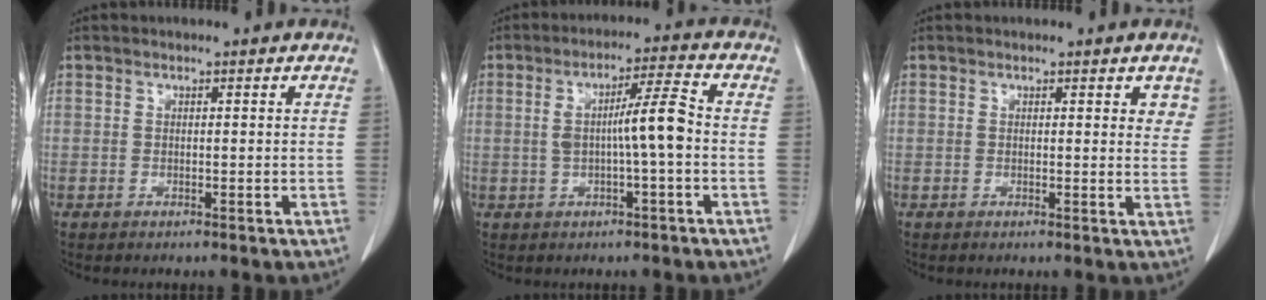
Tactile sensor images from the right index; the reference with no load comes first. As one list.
[{"total": 6.7, "force": [-0.5, 0.0, 6.7], "torque": [-0.116, 0.018, -0.006]}, {"total": 2.3, "force": [1.4, 0.9, 1.6], "torque": [-0.007, -0.004, 0.013]}]